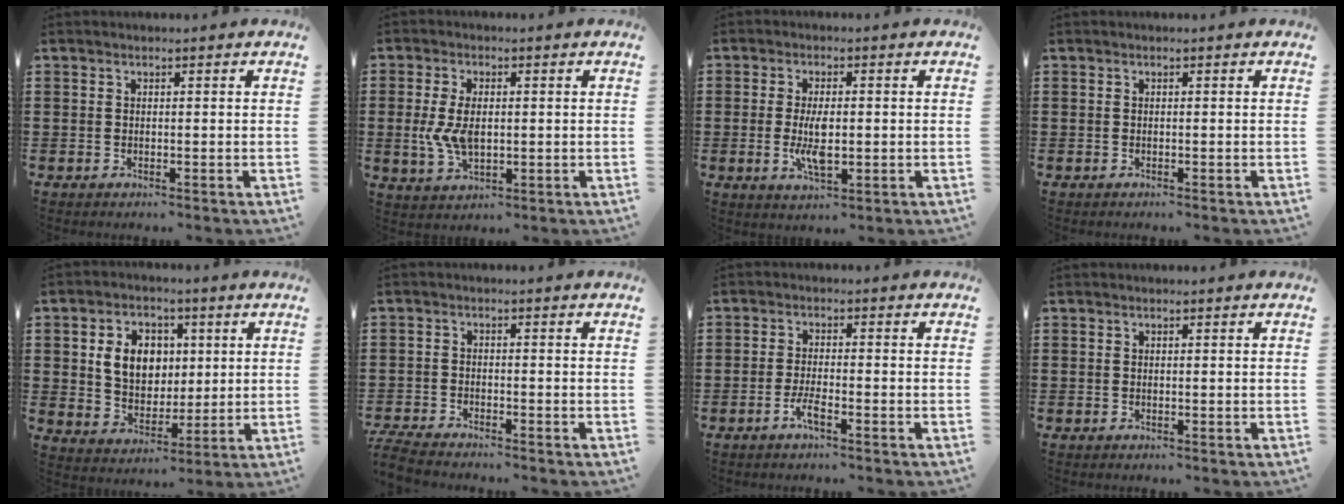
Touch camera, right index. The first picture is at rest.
{"total": 5.9, "force": [0.0, 3.3, 4.8], "torque": [-0.116, 0.002, -0.005]}
{"total": 5.5, "force": [-0.5, 2.2, 5.0], "torque": [-0.103, -0.009, -0.017]}
{"total": 0.0}
{"total": 8.0, "force": [1.7, 6.4, 4.5], "torque": [-0.095, 0.016, 0.028]}
{"total": 3.1, "force": [-3.1, 0.1, 0.4], "torque": [-0.023, -0.005, -0.068]}
{"total": 2.9, "force": [-1.7, 0.3, 2.3], "torque": [-0.047, -0.003, -0.032]}
{"total": 0.0}